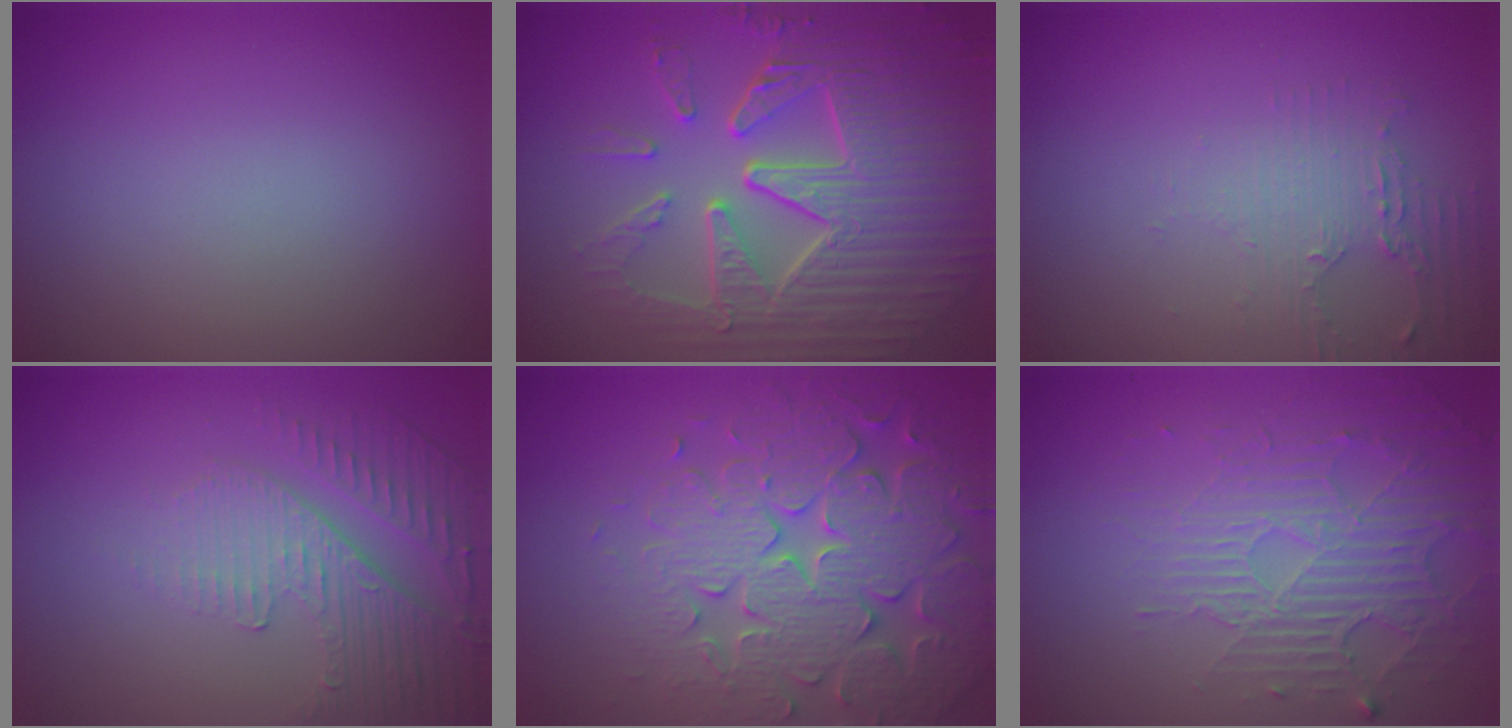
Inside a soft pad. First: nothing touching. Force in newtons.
{"total": 9.8, "press": 6.6, "slide": 7.2}
{"total": 2.1, "press": 2.0, "slide": 0.4}
{"total": 5.0, "press": 3.4, "slide": 3.7}
{"total": 7.8, "press": 7.7, "slide": 1.5}
{"total": 5.8, "press": 3.4, "slide": 4.7}